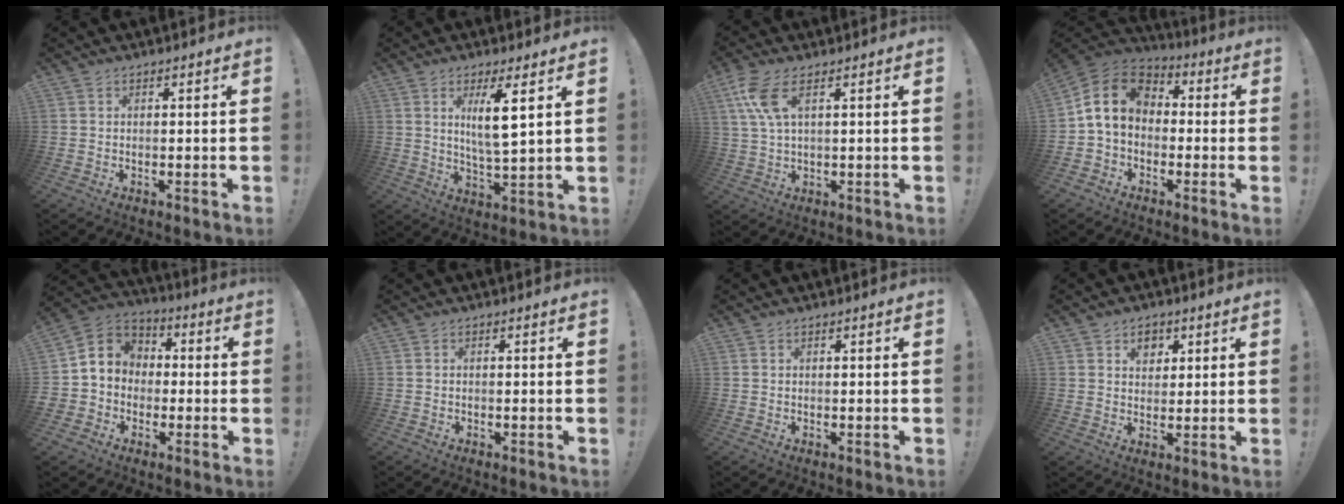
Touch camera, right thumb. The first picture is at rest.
{"total": 9.0, "force": [3.6, 1.2, 8.1], "torque": [-0.136, -0.022, 0.052]}
{"total": 7.7, "force": [3.5, 3.0, 6.2], "torque": [-0.131, -0.010, 0.064]}
{"total": 12.3, "force": [1.1, 9.2, 8.1], "torque": [-0.146, 0.016, 0.027]}
{"total": 7.8, "force": [-1.1, 7.5, 2.2], "torque": [-0.037, 0.024, -0.009]}
{"total": 0.0}
{"total": 0.0}
{"total": 5.7, "force": [2.8, 4.5, 2.0], "torque": [-0.017, -0.011, 0.047]}